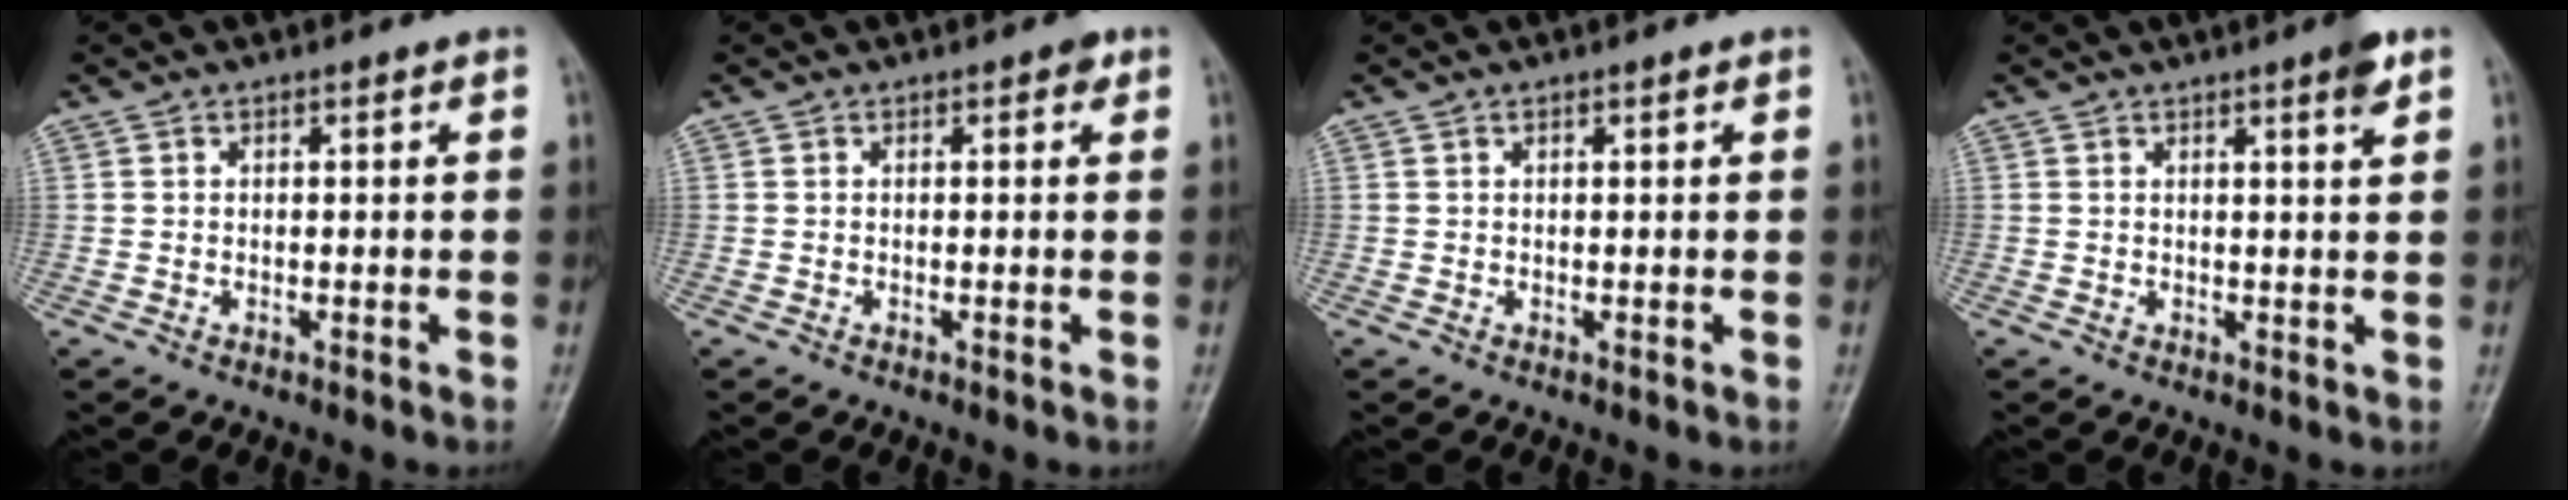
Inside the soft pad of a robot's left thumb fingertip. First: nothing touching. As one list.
[{"total": 1.2, "force": [0.5, 0.7, 0.8], "torque": [-0.003, 0.000, 0.002]}, {"total": 0.8, "force": [0.5, 0.2, 0.6], "torque": [-0.008, 0.000, 0.007]}, {"total": 3.1, "force": [1.9, 0.2, 2.5], "torque": [-0.035, -0.010, 0.025]}]